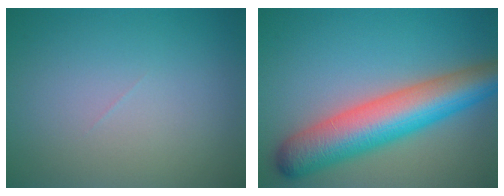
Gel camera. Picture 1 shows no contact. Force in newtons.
{"total": 9.1, "press": 9.1, "slide": 0.3}